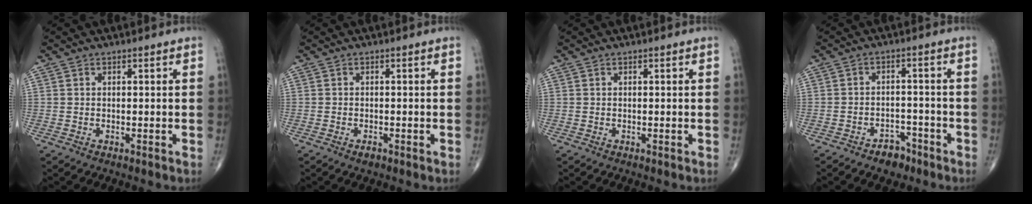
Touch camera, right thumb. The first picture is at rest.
{"total": 1.0, "force": [-0.6, 0.5, 0.6], "torque": [-0.011, 0.000, -0.011]}
{"total": 0.0}
{"total": 4.4, "force": [-3.1, 2.7, 1.6], "torque": [-0.010, 0.026, -0.045]}